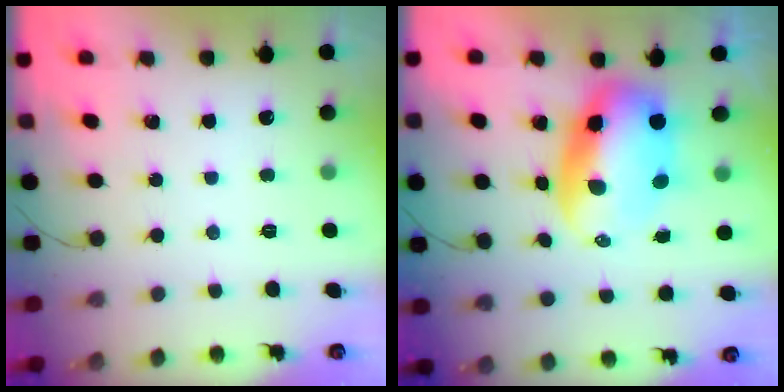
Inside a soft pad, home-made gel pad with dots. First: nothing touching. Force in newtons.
{"total": 10.3, "press": 9.9, "slide": 2.6}